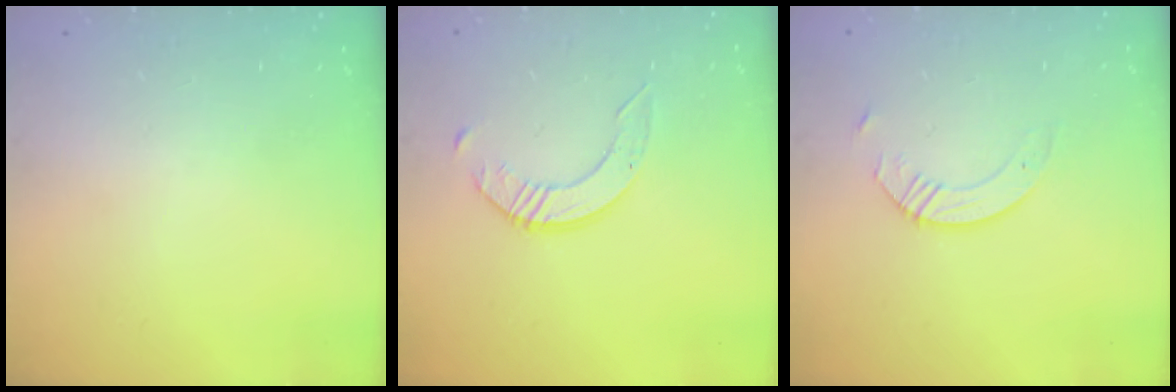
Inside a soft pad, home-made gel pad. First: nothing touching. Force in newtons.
{"total": 4.5, "press": 4.5, "slide": 0.3}
{"total": 4.7, "press": 4.7, "slide": 0.5}